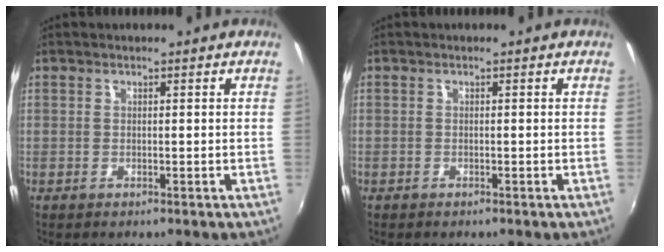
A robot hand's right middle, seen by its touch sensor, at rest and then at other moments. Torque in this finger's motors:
{"motor_torque": [1.07, -1.07, -0.80, -0.21]}